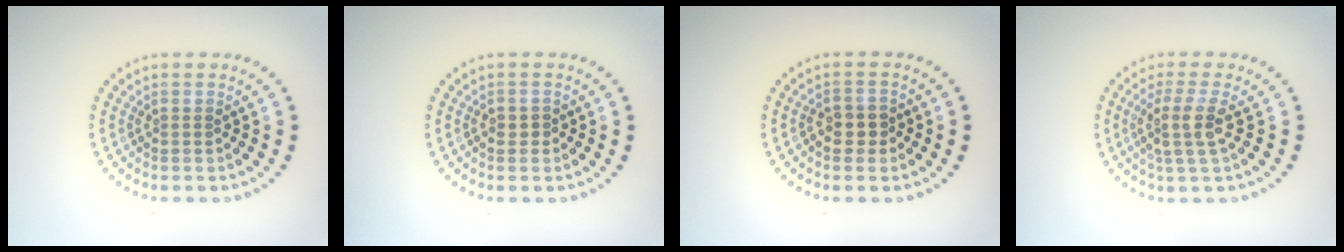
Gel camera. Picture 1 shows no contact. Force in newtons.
{"total": 0.6, "press": 0.5, "slide": 0.3}
{"total": 1.6, "press": 1.5, "slide": 0.4}
{"total": 3.1, "press": 2.4, "slide": 2.0}